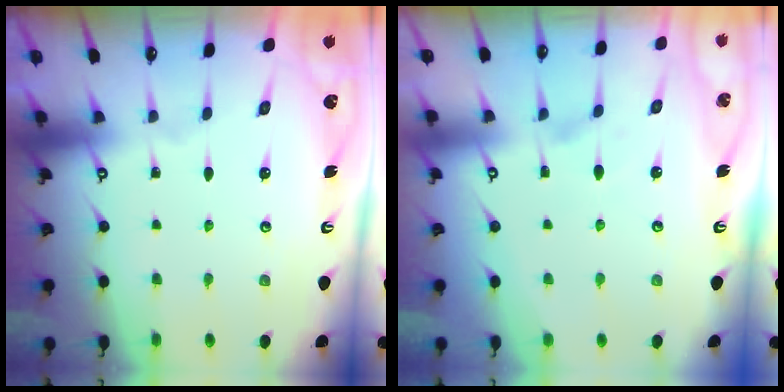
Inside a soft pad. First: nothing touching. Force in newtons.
{"total": 2.5, "press": 2.1, "slide": 1.3}